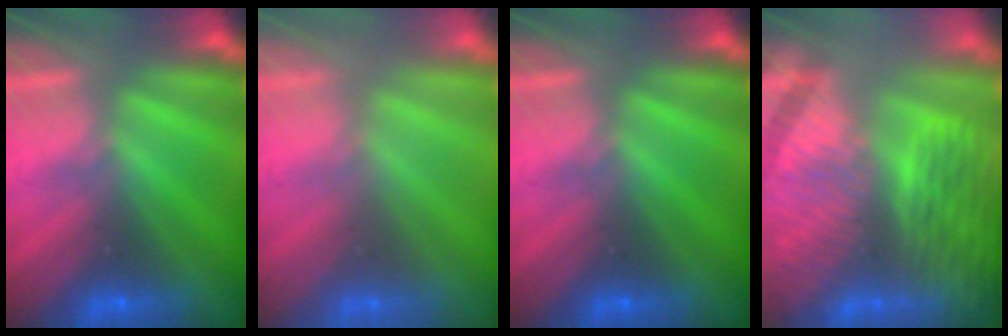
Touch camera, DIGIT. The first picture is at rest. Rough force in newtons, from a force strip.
{"total": 2.8}
{"total": 0.0}
{"total": 5.5}